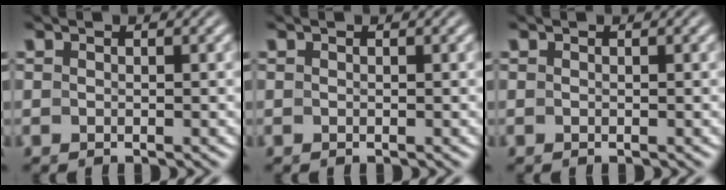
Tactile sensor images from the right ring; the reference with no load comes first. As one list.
[{"total": 0.0}, {"total": 0.0}]